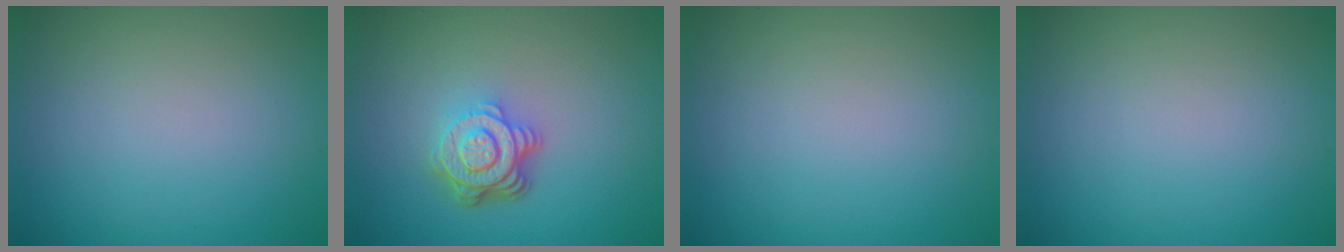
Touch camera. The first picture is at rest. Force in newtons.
{"total": 4.8, "press": 3.4, "slide": 3.3}
{"total": 0.0}
{"total": 0.0}